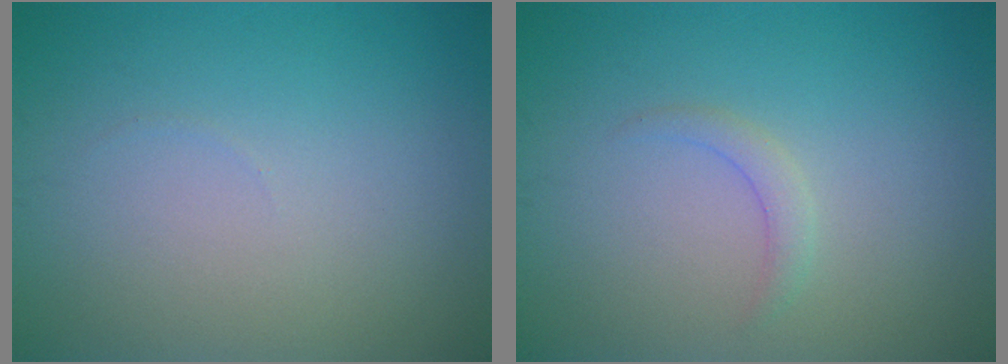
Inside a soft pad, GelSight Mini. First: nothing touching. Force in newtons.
{"total": 1.2, "press": 1.2, "slide": 0.1}